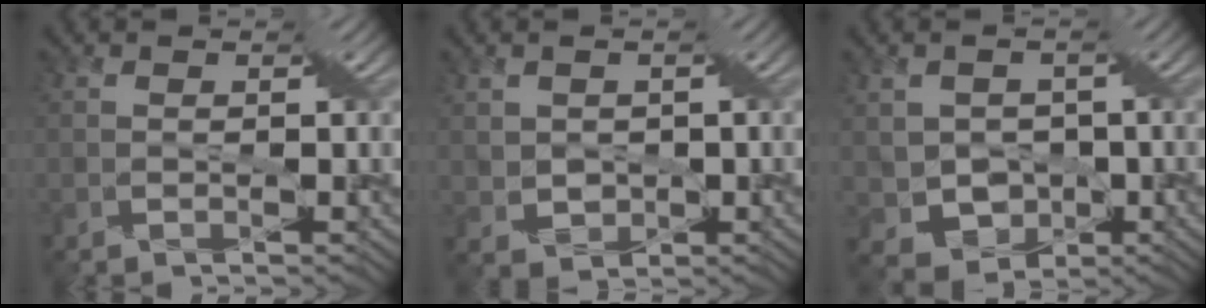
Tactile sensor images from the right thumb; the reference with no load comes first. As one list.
[{"total": 2.2, "force": [0.7, 1.9, 0.8], "torque": [-0.049, -0.014, 0.018]}, {"total": 5.1, "force": [-0.3, 4.6, 2.2], "torque": [-0.064, -0.027, -0.008]}]